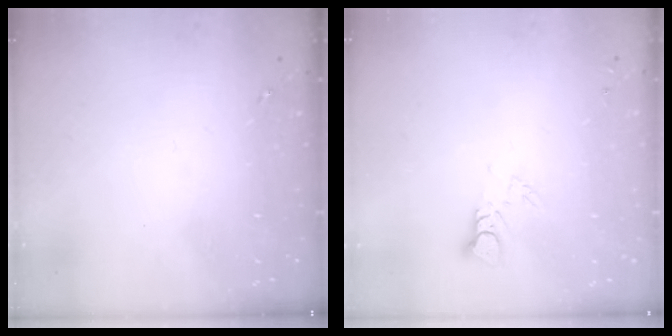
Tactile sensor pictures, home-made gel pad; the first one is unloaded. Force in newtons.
{"total": 3.6, "press": 3.6, "slide": 0.2}